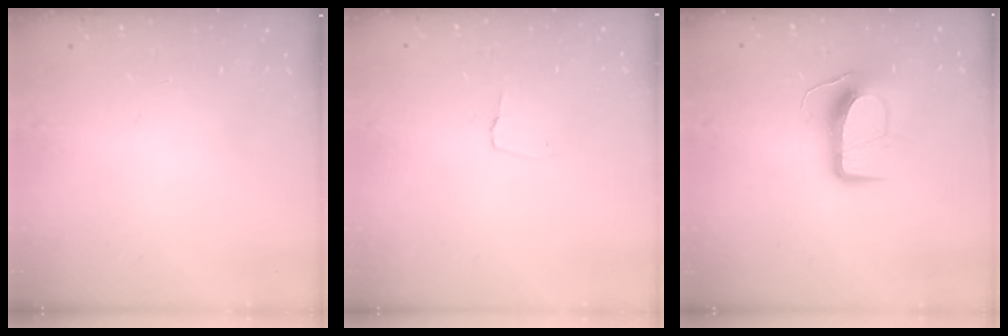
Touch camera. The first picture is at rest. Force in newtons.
{"total": 2.7, "press": 2.7, "slide": 0.3}
{"total": 12.7, "press": 12.7, "slide": 0.5}